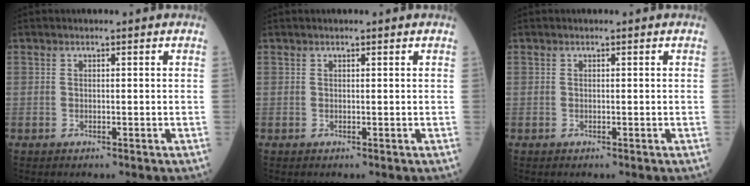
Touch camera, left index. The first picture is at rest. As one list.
[{"total": 0.0}, {"total": 0.0}]